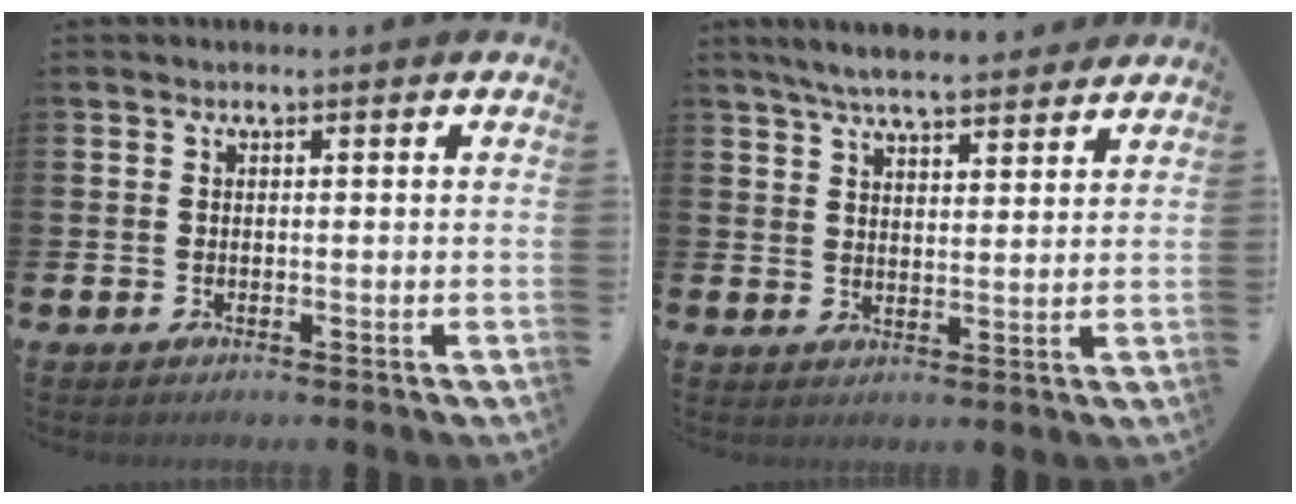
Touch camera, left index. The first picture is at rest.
{"total": 5.9, "force": [5.7, 0.7, 1.6], "torque": [-0.042, -0.023, 0.102]}